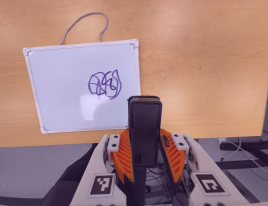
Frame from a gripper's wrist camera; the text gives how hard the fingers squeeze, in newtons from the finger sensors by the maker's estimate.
{"total": 4.9, "left": 3.3, "right": 6.6}